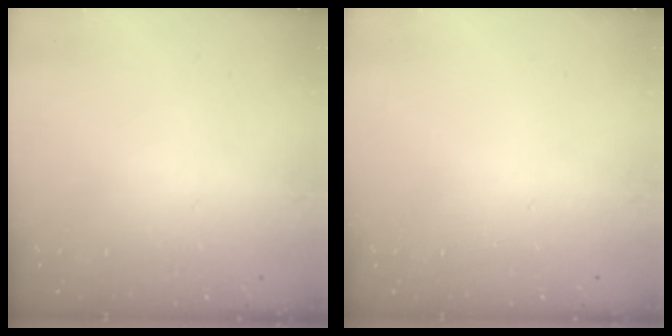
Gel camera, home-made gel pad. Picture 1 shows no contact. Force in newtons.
{"total": 0.0}